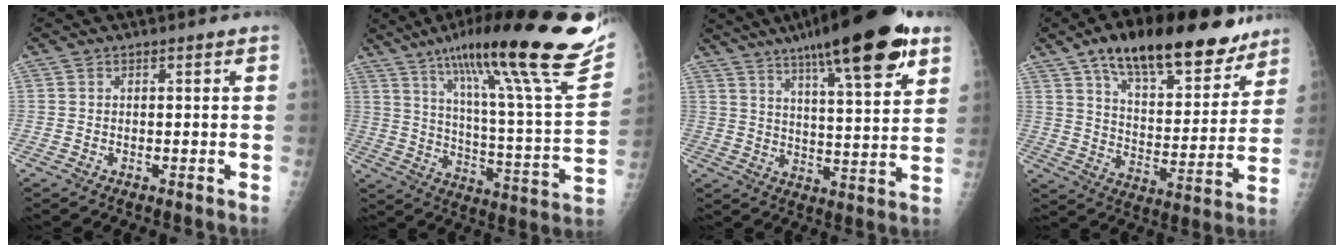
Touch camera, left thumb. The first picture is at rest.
{"total": 31.1, "force": [21.0, 3.8, 22.6], "torque": [-0.326, -0.075, 0.311]}
{"total": 22.0, "force": [13.3, 4.5, 16.9], "torque": [-0.244, -0.037, 0.201]}
{"total": 23.2, "force": [16.1, 9.3, 13.9], "torque": [-0.174, -0.052, 0.253]}